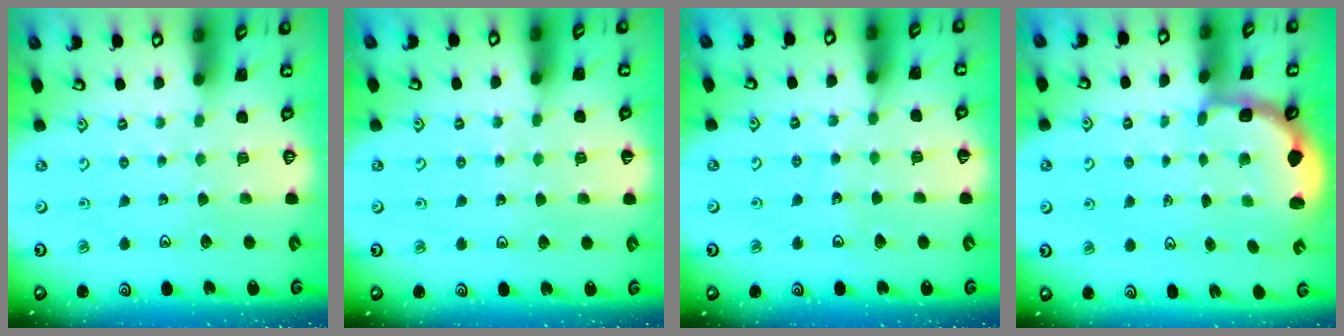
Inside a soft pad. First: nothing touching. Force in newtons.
{"total": 3.0, "press": 3.0, "slide": 0.2}
{"total": 3.8, "press": 3.7, "slide": 0.4}
{"total": 2.5, "press": 2.2, "slide": 1.1}